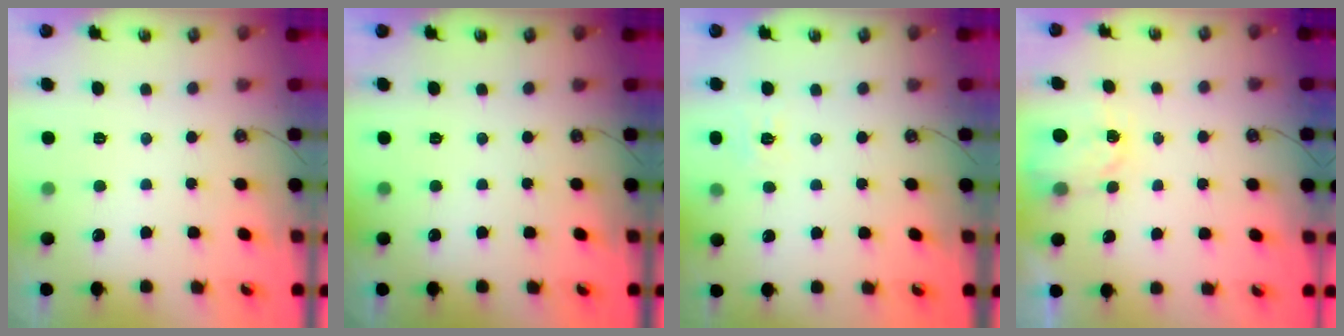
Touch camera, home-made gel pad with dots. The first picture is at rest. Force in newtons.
{"total": 0.0}
{"total": 6.5, "press": 6.5, "slide": 0.7}
{"total": 2.6, "press": 2.5, "slide": 0.4}